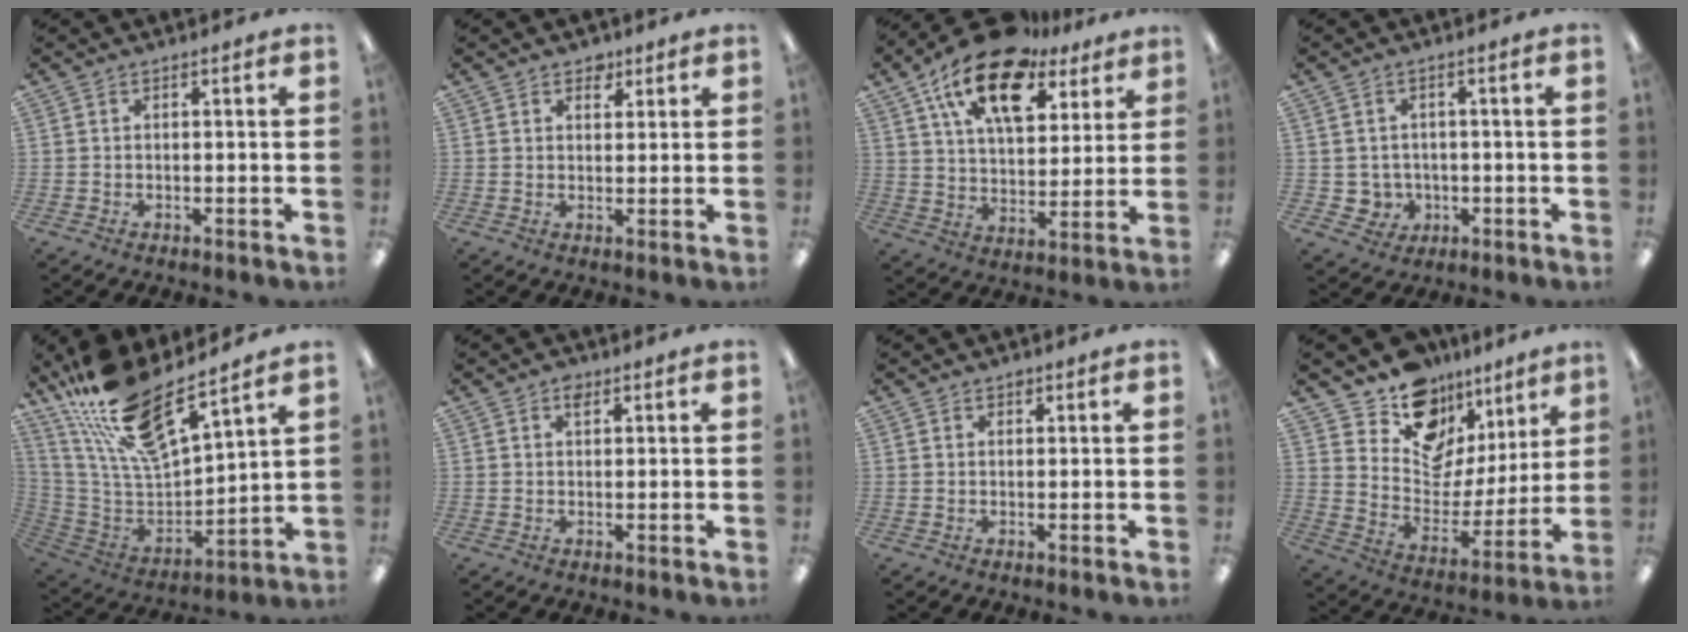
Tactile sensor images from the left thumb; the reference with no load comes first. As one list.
[{"total": 3.3, "force": [2.4, 2.0, 1.0], "torque": [0.001, -0.009, 0.039]}, {"total": 19.1, "force": [12.0, 9.6, 11.4], "torque": [-0.197, -0.057, 0.208]}, {"total": 3.9, "force": [-0.2, 3.8, 0.8], "torque": [-0.013, 0.002, -0.002]}, {"total": 17.8, "force": [14.4, 4.1, 9.7], "torque": [-0.205, -0.107, 0.255]}, {"total": 1.9, "force": [1.1, 1.1, 1.1], "torque": [-0.017, -0.001, 0.018]}, {"total": 1.0, "force": [0.8, 0.5, 0.2], "torque": [-0.005, 0.001, 0.015]}, {"total": 14.2, "force": [11.2, 8.2, 2.8], "torque": [-0.066, -0.104, 0.207]}]